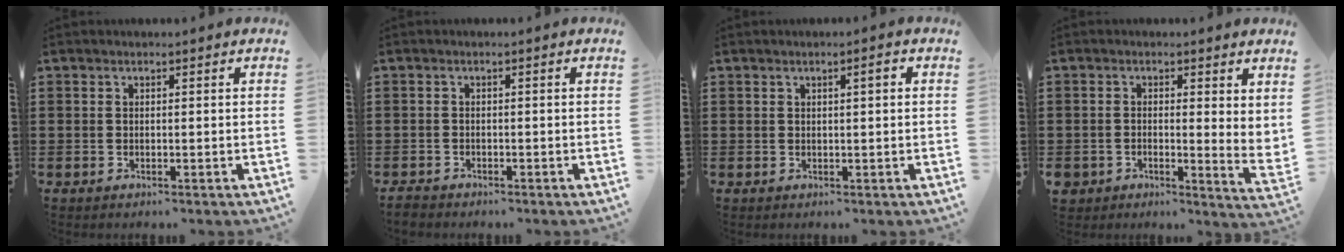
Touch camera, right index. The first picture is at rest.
{"total": 1.4, "force": [-1.3, 0.3, 0.0], "torque": [-0.005, 0.001, -0.029]}
{"total": 1.5, "force": [0.5, 0.2, 1.5], "torque": [-0.028, 0.004, 0.006]}
{"total": 1.8, "force": [0.4, 1.6, 0.9], "torque": [-0.020, -0.004, 0.004]}